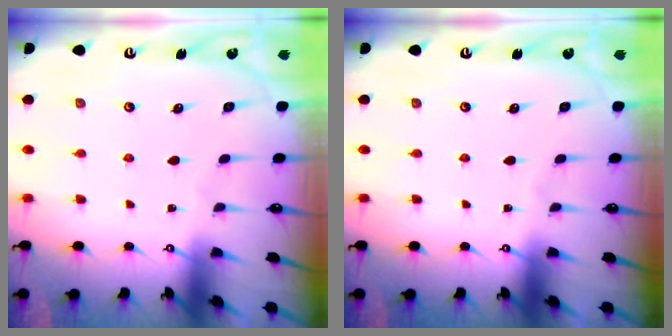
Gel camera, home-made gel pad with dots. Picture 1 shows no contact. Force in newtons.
{"total": 0.0}